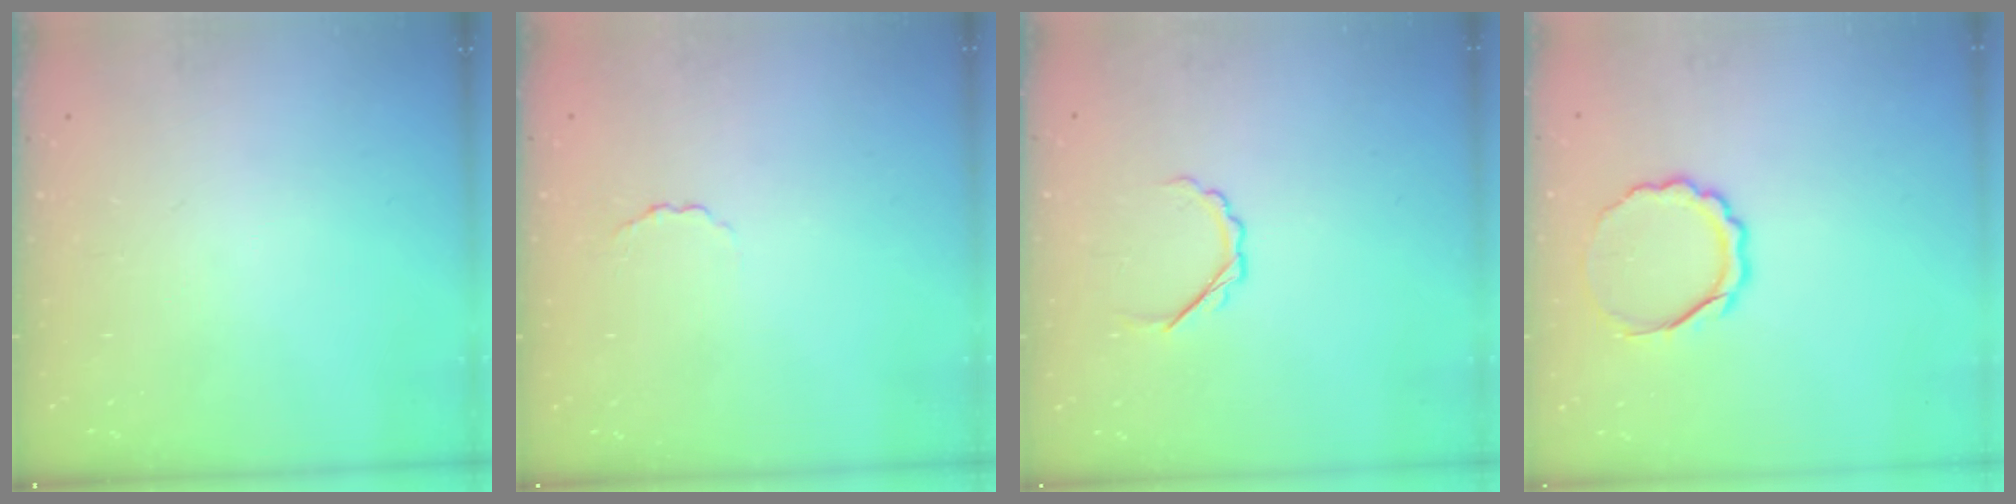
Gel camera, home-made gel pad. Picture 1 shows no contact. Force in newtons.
{"total": 2.0, "press": 1.9, "slide": 0.4}
{"total": 3.1, "press": 2.9, "slide": 1.1}
{"total": 7.8, "press": 7.8, "slide": 0.6}